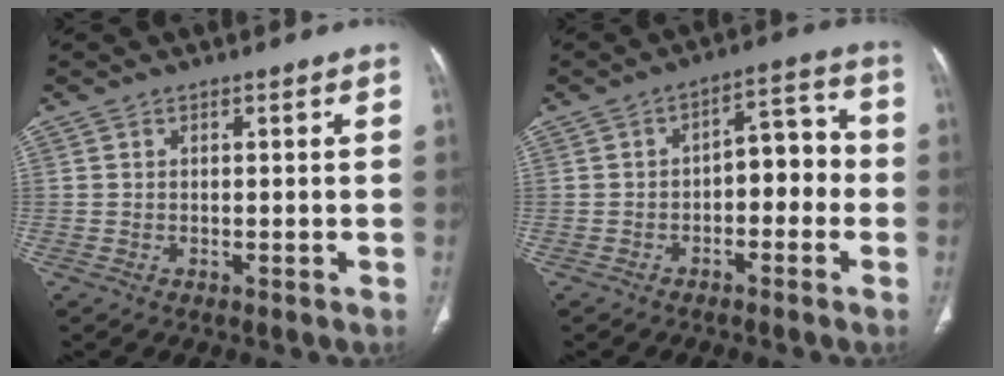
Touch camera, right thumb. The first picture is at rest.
{"total": 7.7, "force": [-1.7, 4.5, 6.1], "torque": [-0.051, 0.044, -0.036]}